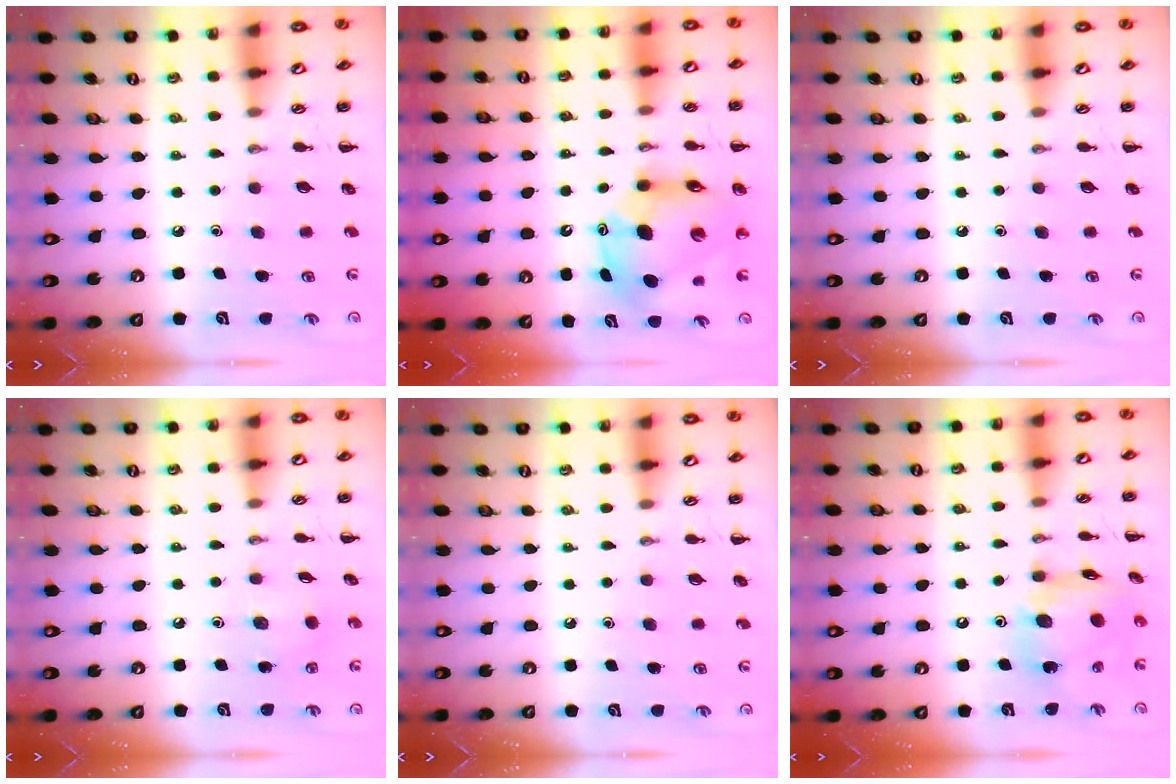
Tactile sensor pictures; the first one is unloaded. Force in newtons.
{"total": 13.1, "press": 12.5, "slide": 3.8}
{"total": 0.0}
{"total": 2.4, "press": 2.2, "slide": 0.9}
{"total": 0.0}
{"total": 14.1, "press": 14.1, "slide": 1.1}